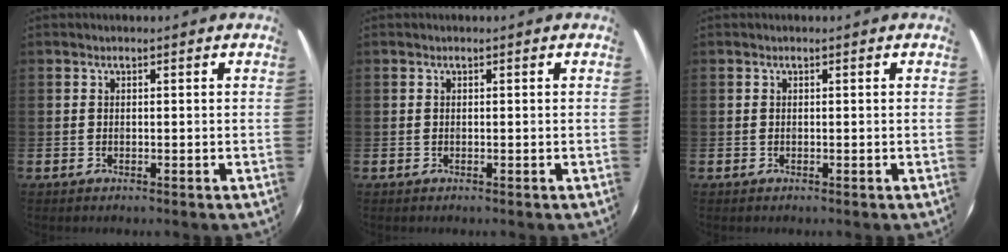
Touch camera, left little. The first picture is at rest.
{"total": 0.0}
{"total": 0.0}